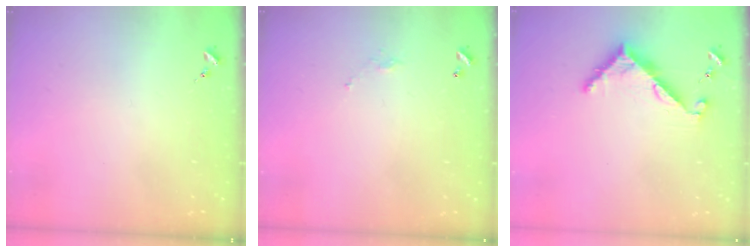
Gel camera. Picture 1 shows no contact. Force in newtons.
{"total": 3.4, "press": 3.4, "slide": 0.2}
{"total": 6.9, "press": 6.9, "slide": 0.5}